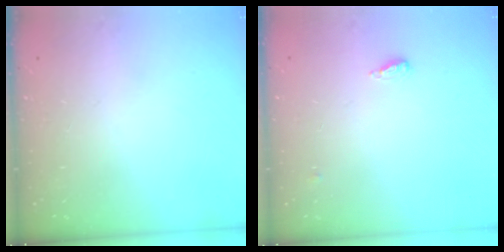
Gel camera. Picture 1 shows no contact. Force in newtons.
{"total": 4.7, "press": 4.6, "slide": 1.2}